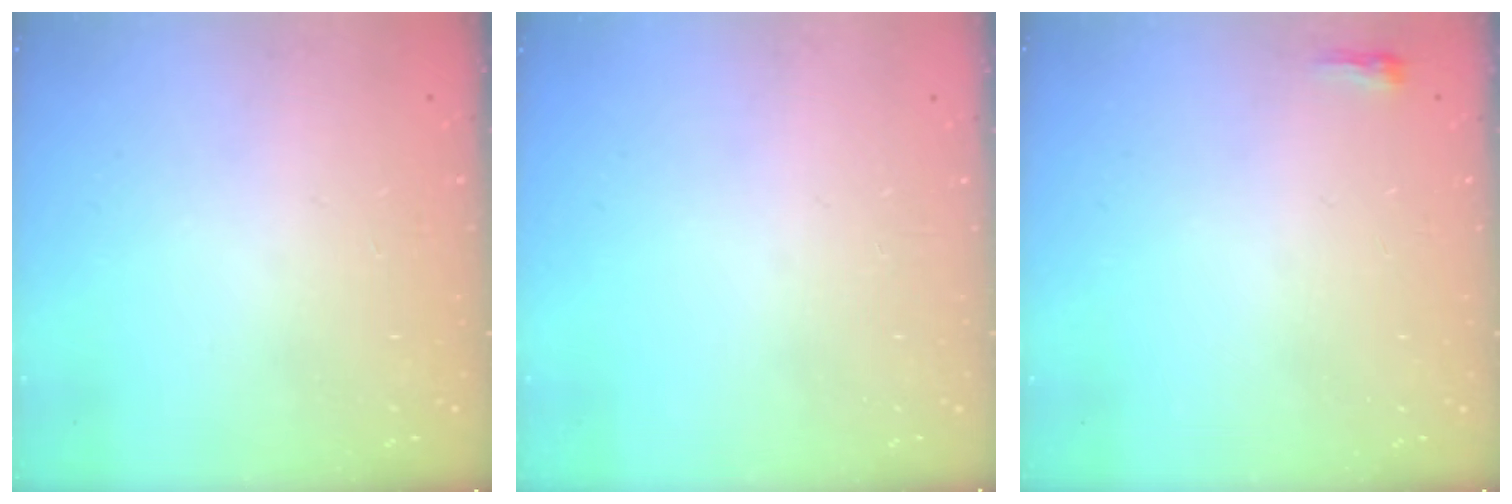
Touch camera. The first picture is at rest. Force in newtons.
{"total": 0.0}
{"total": 2.3, "press": 2.2, "slide": 0.7}